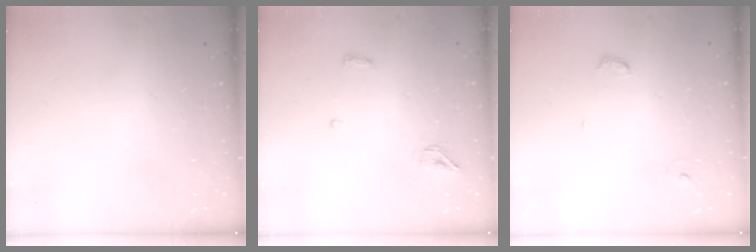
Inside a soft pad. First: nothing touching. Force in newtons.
{"total": 6.3, "press": 5.0, "slide": 3.9}
{"total": 4.0, "press": 4.0, "slide": 0.3}